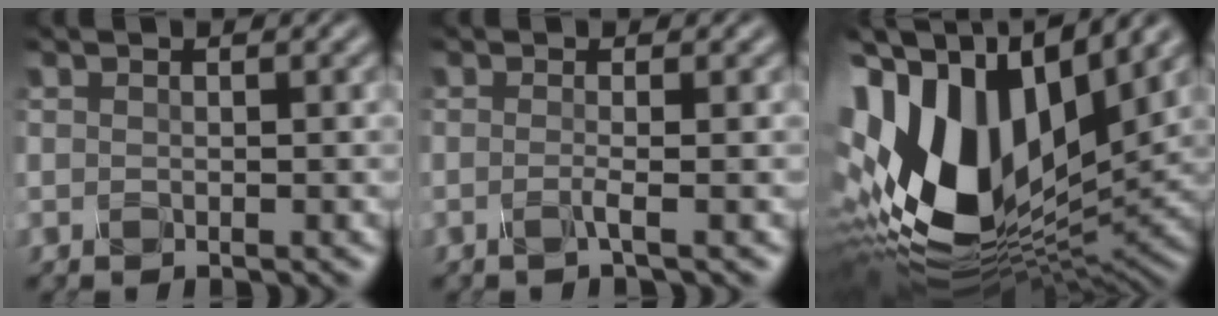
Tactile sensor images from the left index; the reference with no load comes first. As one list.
[{"total": 0.9, "force": [-0.4, 0.0, 0.8], "torque": [-0.016, -0.003, -0.013]}, {"total": 16.8, "force": [1.8, 9.9, 13.4], "torque": [-0.312, 0.006, 0.043]}]